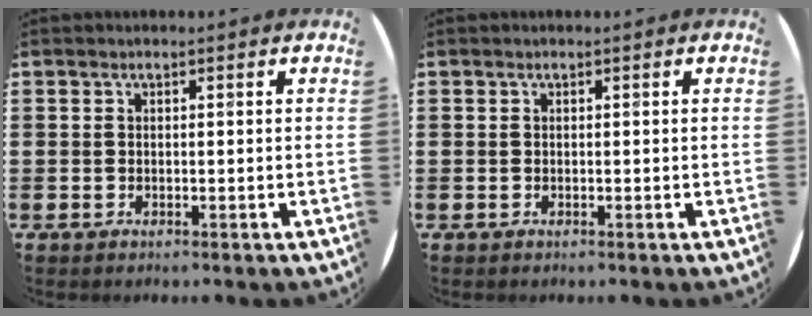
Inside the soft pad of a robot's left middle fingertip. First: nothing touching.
{"total": 0.0}